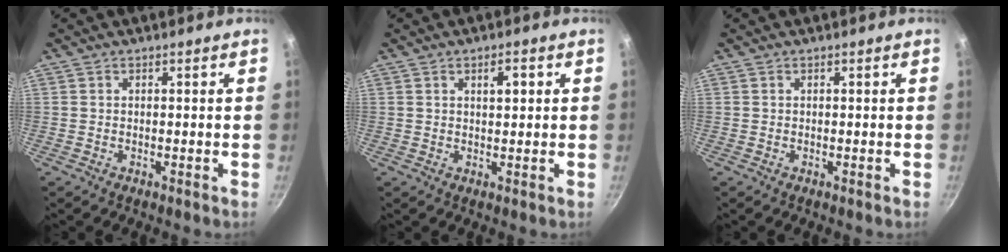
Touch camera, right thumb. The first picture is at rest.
{"total": 3.0, "force": [1.1, 1.3, 2.5], "torque": [-0.028, 0.002, 0.017]}
{"total": 0.0}